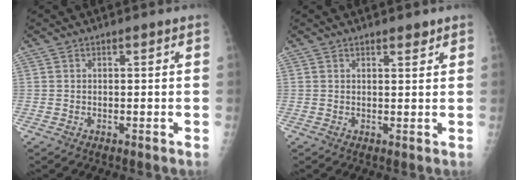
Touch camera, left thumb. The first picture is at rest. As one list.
[{"total": 1.6, "force": [1.3, 0.6, 0.8], "torque": [-0.004, -0.008, 0.018]}]